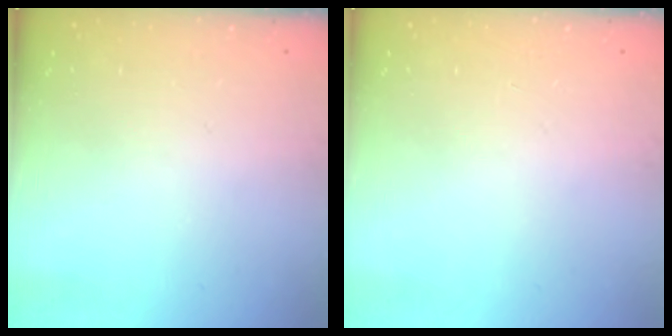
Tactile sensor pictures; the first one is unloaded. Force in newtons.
{"total": 0.0}